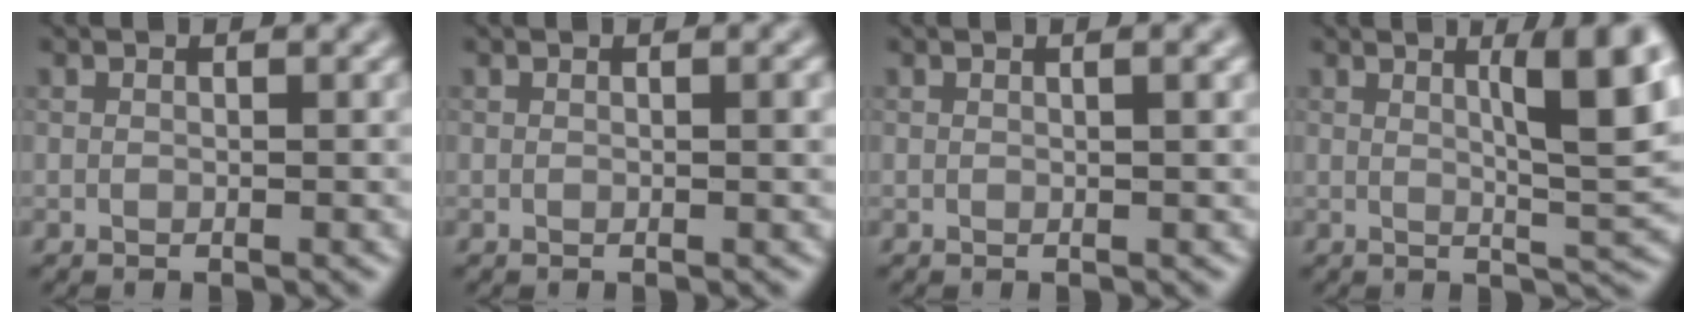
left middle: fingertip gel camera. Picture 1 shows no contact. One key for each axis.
{"total": 0.6, "fx": 0.1, "fy": 0.1, "fz": 0.6, "tx": -0.008, "ty": 0.000, "tz": 0.001}
{"total": 1.8, "fx": 0.5, "fy": 0.6, "fz": 1.6, "tx": -0.017, "ty": 0.005, "tz": 0.003}
{"total": 7.4, "fx": 2.2, "fy": 1.3, "fz": 6.9, "tx": -0.086, "ty": 0.001, "tz": 0.036}